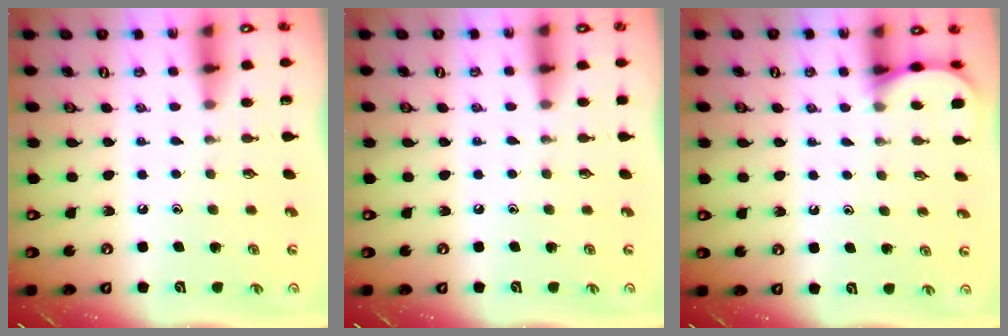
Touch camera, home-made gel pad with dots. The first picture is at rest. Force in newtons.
{"total": 2.7, "press": 2.7, "slide": 0.5}
{"total": 3.6, "press": 3.6, "slide": 0.3}